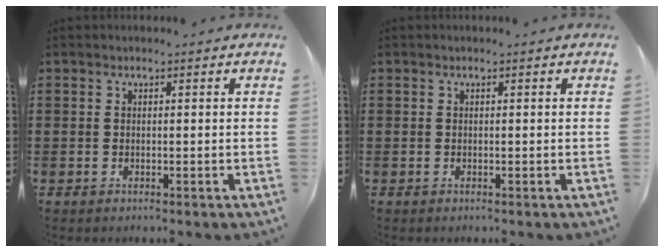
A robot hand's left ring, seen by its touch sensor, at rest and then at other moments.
{"total": 0.0}